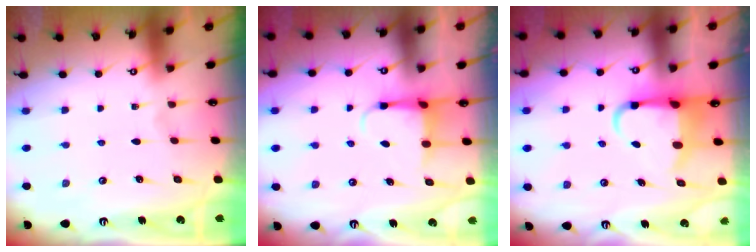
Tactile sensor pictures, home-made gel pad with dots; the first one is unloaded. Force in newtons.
{"total": 3.9, "press": 3.8, "slide": 0.6}
{"total": 5.9, "press": 5.8, "slide": 1.1}